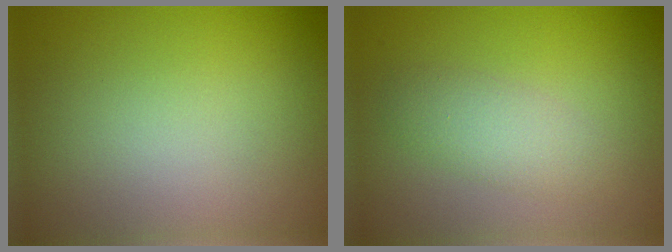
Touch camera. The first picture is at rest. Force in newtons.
{"total": 2.5, "press": 2.5, "slide": 0.1}